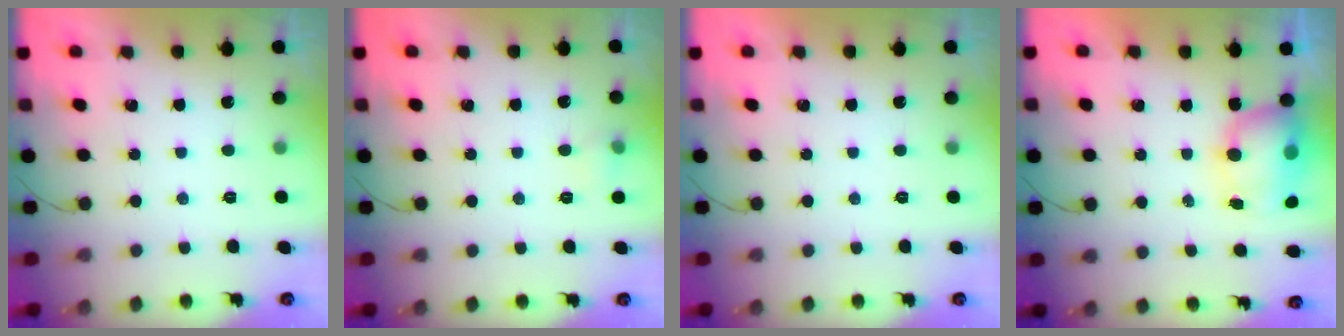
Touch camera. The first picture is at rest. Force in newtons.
{"total": 3.8, "press": 3.7, "slide": 0.9}
{"total": 0.0}
{"total": 8.5, "press": 8.3, "slide": 1.8}